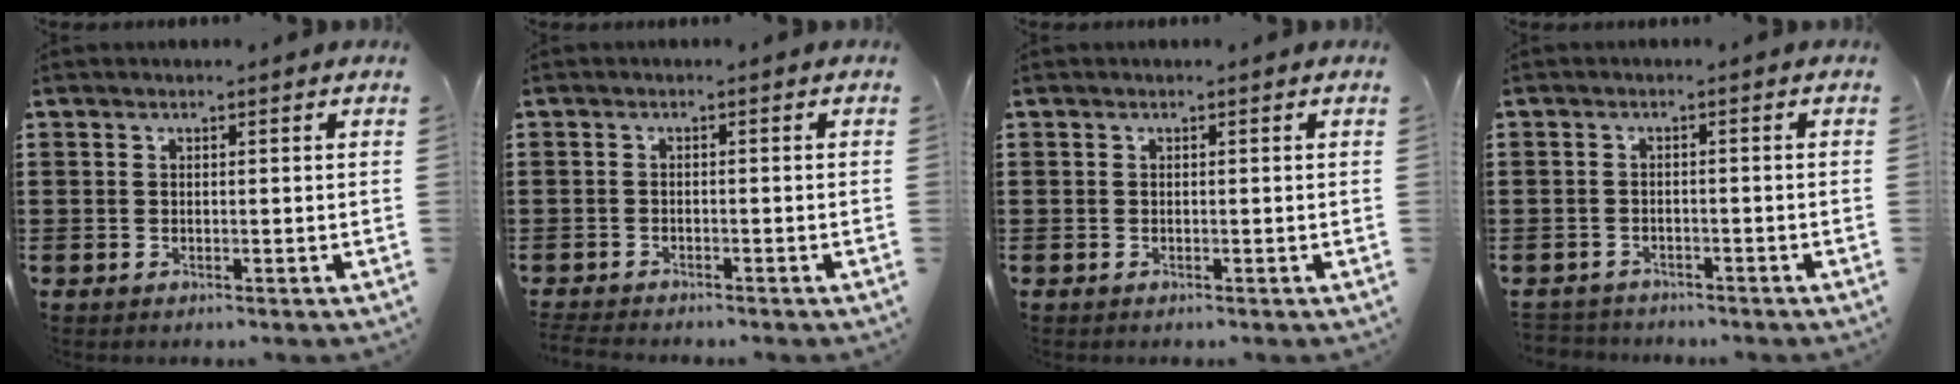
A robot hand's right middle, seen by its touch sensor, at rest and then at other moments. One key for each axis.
{"total": 1.4, "fx": -1.4, "fy": -0.1, "fz": 0.1, "tx": -0.007, "ty": -0.003, "tz": -0.029}
{"total": 0.0}
{"total": 1.9, "fx": -1.8, "fy": 0.3, "fz": -0.3, "tx": -0.001, "ty": -0.002, "tz": -0.043}